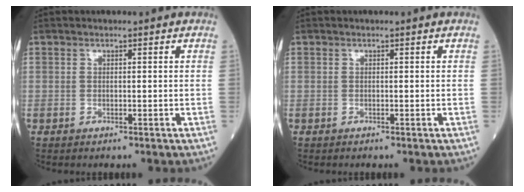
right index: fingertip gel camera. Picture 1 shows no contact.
{"total": 0.0}